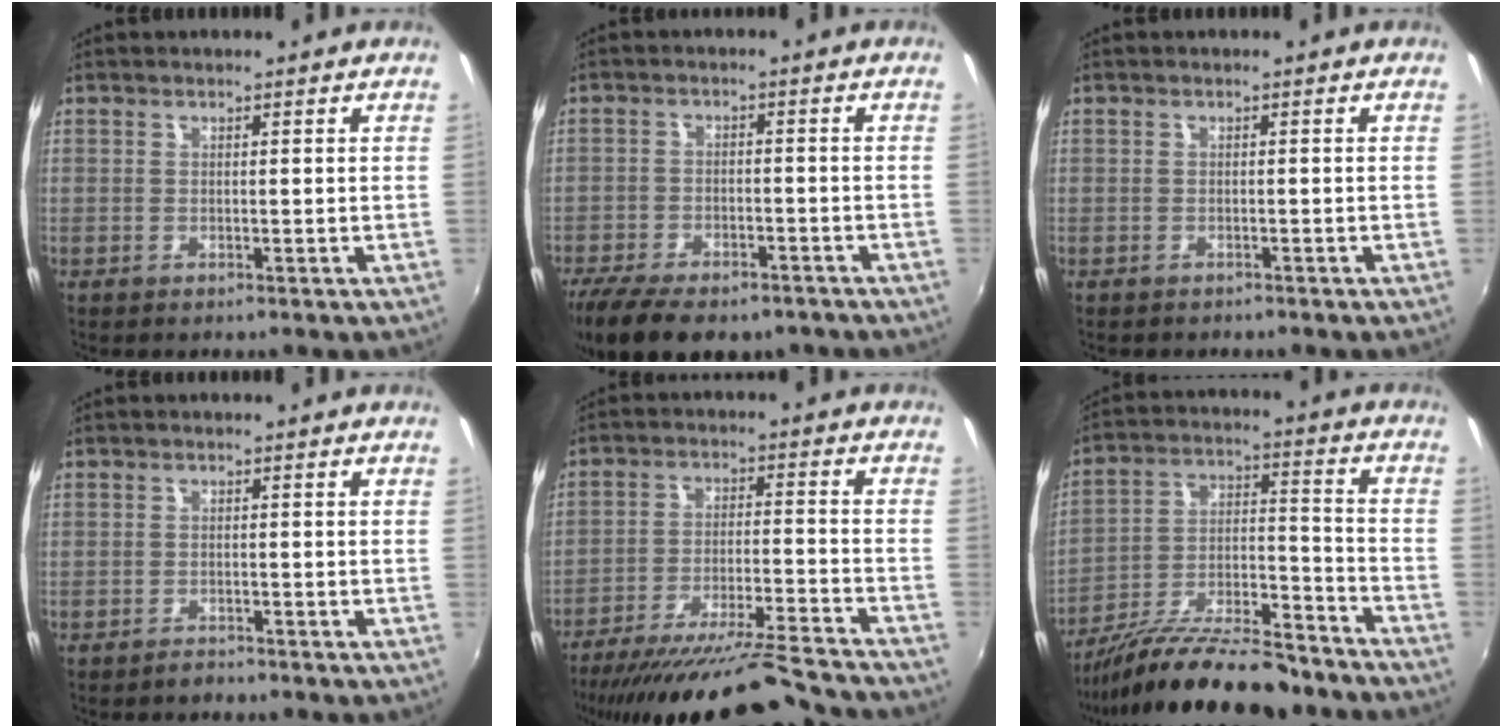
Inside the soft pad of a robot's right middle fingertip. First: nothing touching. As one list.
[{"total": 16.2, "force": [-11.9, 6.8, 8.6], "torque": [-0.192, -0.041, -0.184]}, {"total": 1.0, "force": [-0.8, 0.5, 0.1], "torque": [-0.006, 0.000, -0.012]}, {"total": 1.5, "force": [-1.4, 0.5, 0.1], "torque": [-0.004, 0.000, -0.024]}, {"total": 22.4, "force": [-20.4, 2.0, 9.2], "torque": [-0.168, -0.037, -0.301]}, {"total": 20.5, "force": [-16.4, 5.4, 11.0], "torque": [-0.197, -0.009, -0.255]}]